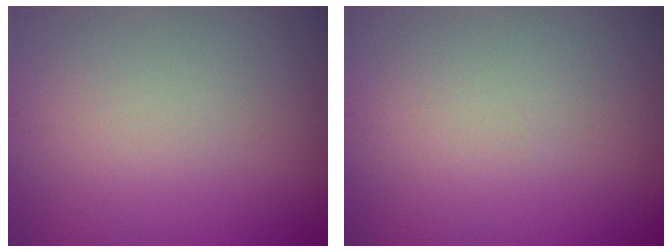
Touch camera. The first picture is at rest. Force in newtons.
{"total": 0.0}